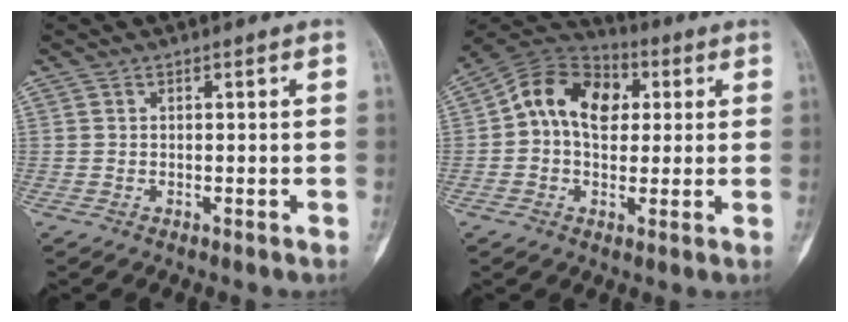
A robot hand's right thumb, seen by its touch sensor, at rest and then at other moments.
{"total": 13.7, "force": [2.4, 9.7, 9.3], "torque": [-0.130, 0.021, 0.028]}